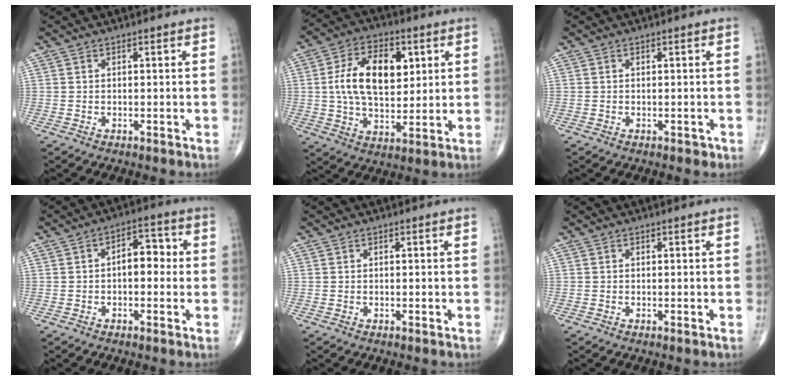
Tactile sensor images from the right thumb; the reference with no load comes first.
{"total": 14.9, "force": [3.0, 8.7, 11.8], "torque": [-0.181, -0.002, 0.051]}
{"total": 0.6, "force": [-0.2, 0.5, 0.3], "torque": [0.002, 0.003, -0.002]}
{"total": 5.9, "force": [0.0, 3.5, 4.8], "torque": [-0.048, 0.021, -0.009]}
{"total": 0.0}
{"total": 0.0}